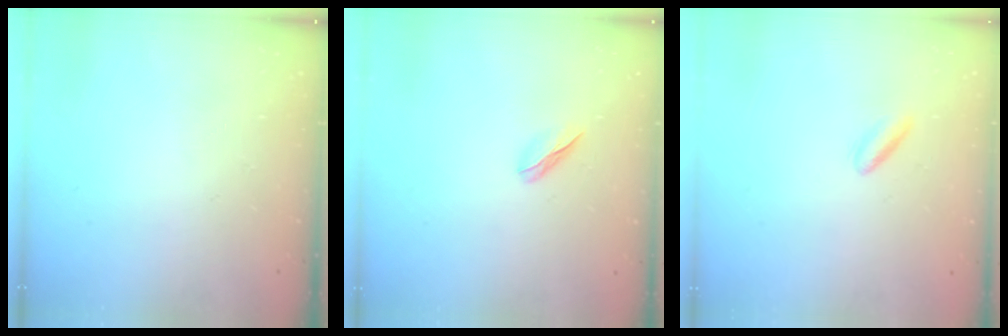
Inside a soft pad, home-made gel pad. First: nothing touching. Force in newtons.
{"total": 3.2, "press": 3.0, "slide": 1.0}
{"total": 3.2, "press": 2.9, "slide": 1.3}